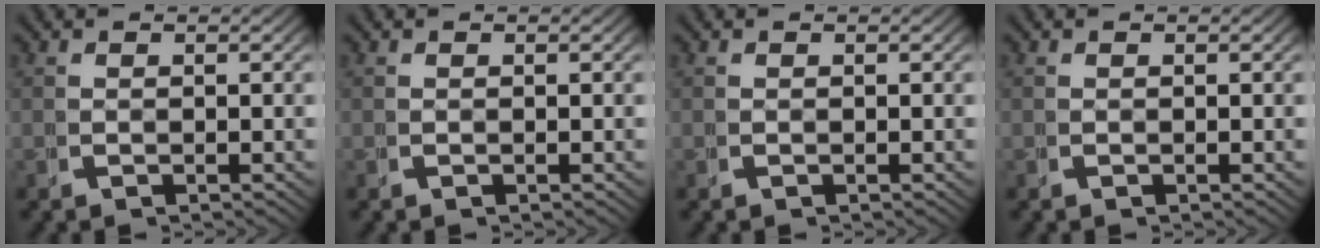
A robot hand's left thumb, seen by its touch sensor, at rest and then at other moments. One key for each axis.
{"total": 0.0}
{"total": 0.0}
{"total": 0.0}